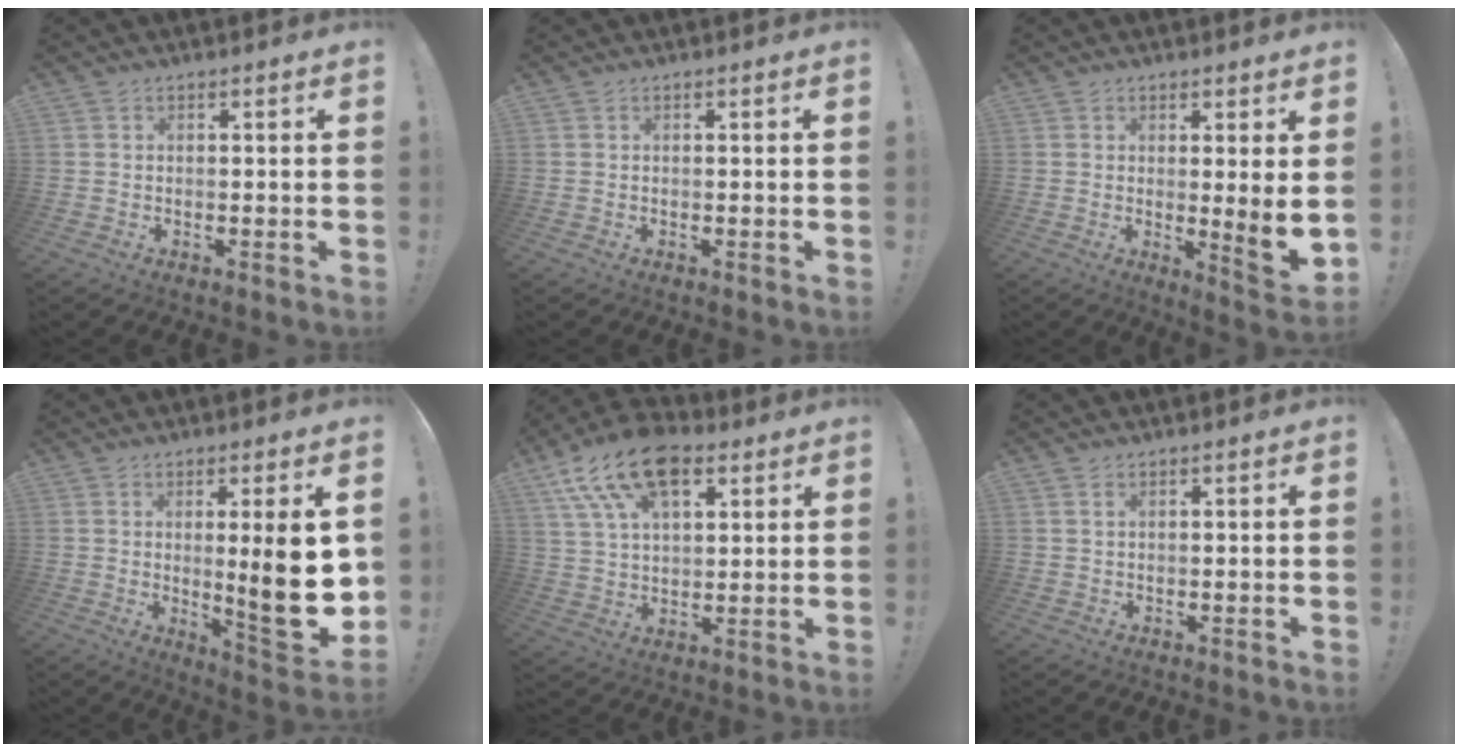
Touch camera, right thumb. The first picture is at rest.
{"total": 0.0}
{"total": 6.6, "force": [0.9, -0.1, 6.6], "torque": [-0.083, -0.026, 0.014]}
{"total": 14.9, "force": [1.3, 2.2, 14.7], "torque": [-0.189, -0.028, 0.019]}
{"total": 17.8, "force": [9.2, 10.0, 11.4], "torque": [-0.204, -0.038, 0.168]}
{"total": 0.8, "force": [0.5, 0.2, 0.6], "torque": [-0.004, -0.003, 0.007]}